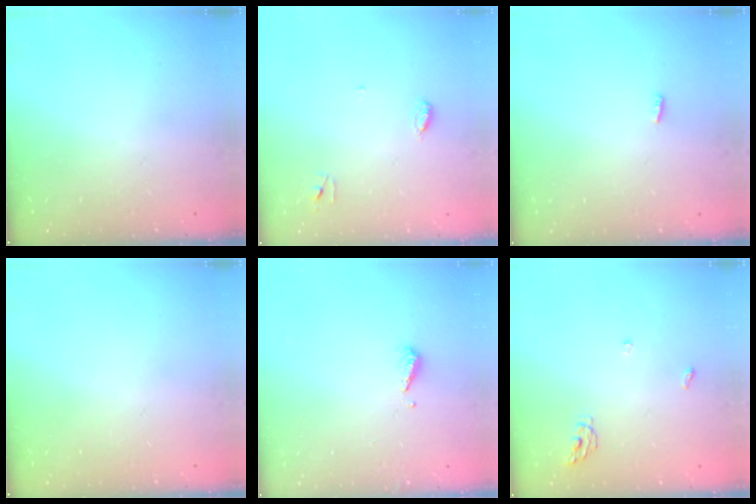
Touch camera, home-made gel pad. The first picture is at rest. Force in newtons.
{"total": 3.5, "press": 3.4, "slide": 0.4}
{"total": 2.3, "press": 2.1, "slide": 0.8}
{"total": 0.0}
{"total": 3.9, "press": 3.9, "slide": 0.4}
{"total": 5.2, "press": 5.1, "slide": 0.3}